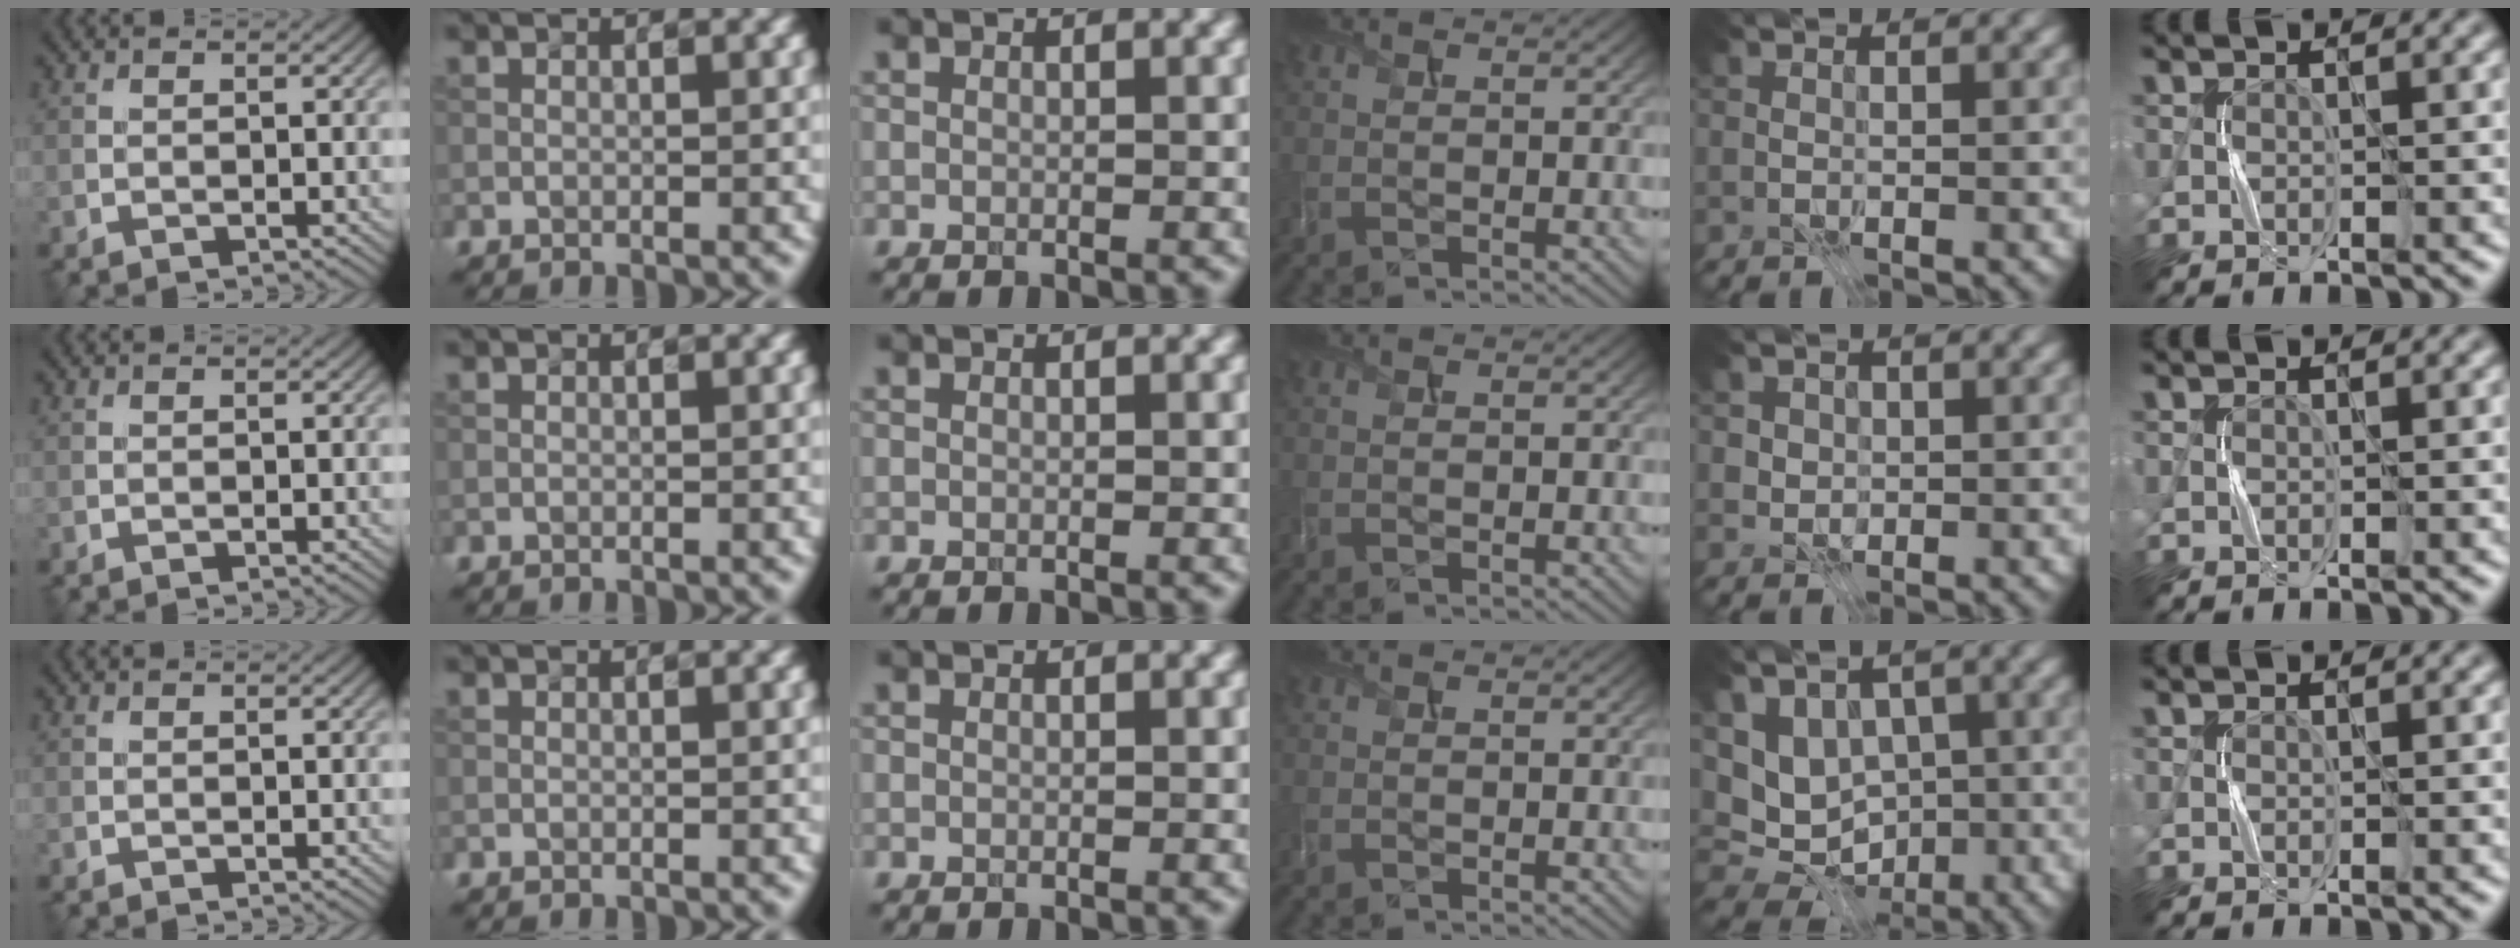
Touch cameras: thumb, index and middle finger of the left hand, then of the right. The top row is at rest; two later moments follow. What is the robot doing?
{"motion": "press", "object": "joystick"}